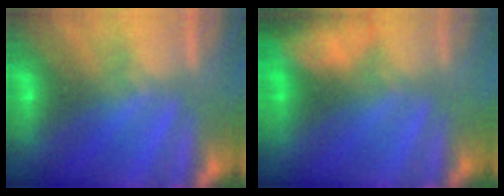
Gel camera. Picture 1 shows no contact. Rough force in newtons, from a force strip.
{"total": 6.4}